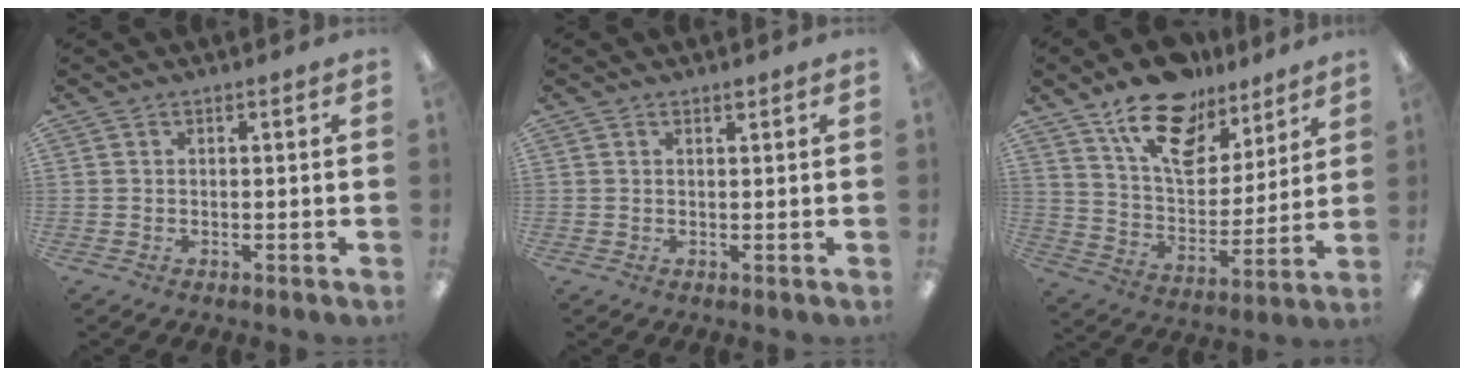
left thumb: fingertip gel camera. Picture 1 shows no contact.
{"total": 1.0, "force": [0.9, 0.2, 0.4], "torque": [-0.001, -0.003, 0.014]}
{"total": 18.2, "force": [12.9, 9.7, 8.5], "torque": [-0.141, -0.075, 0.229]}